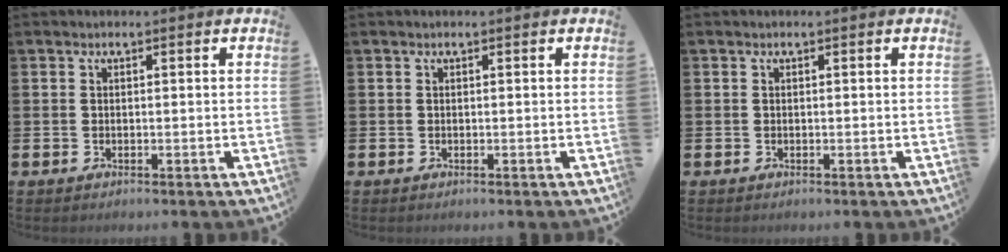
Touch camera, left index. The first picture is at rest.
{"total": 0.0}
{"total": 0.0}